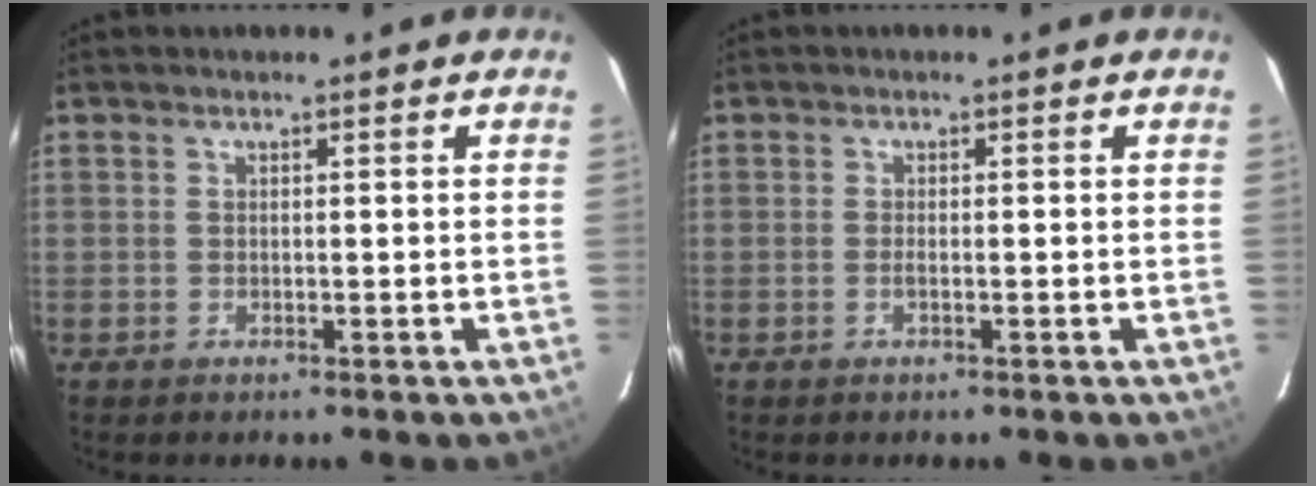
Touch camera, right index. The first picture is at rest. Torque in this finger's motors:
{"motor_torque": [-0.10, 0.01, -0.03, 0.00]}